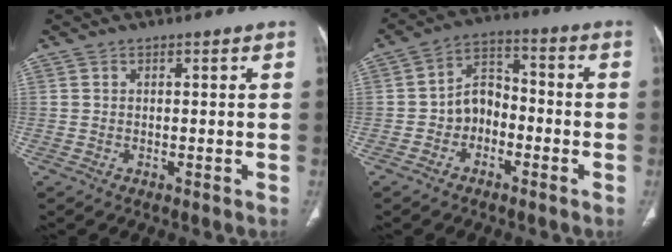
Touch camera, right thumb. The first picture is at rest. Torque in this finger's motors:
{"motor_torque": [-0.32, 0.26, -0.27, -0.19, -0.01]}